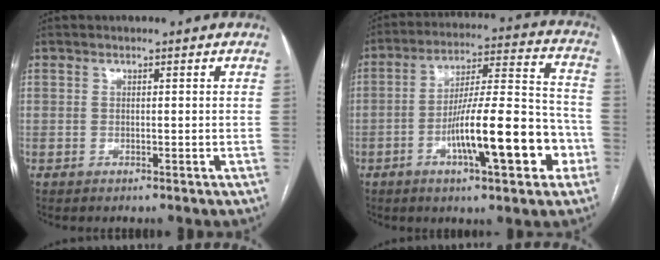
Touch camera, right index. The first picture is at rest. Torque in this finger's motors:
{"motor_torque": [1.31, -0.83, 0.89, 0.21]}